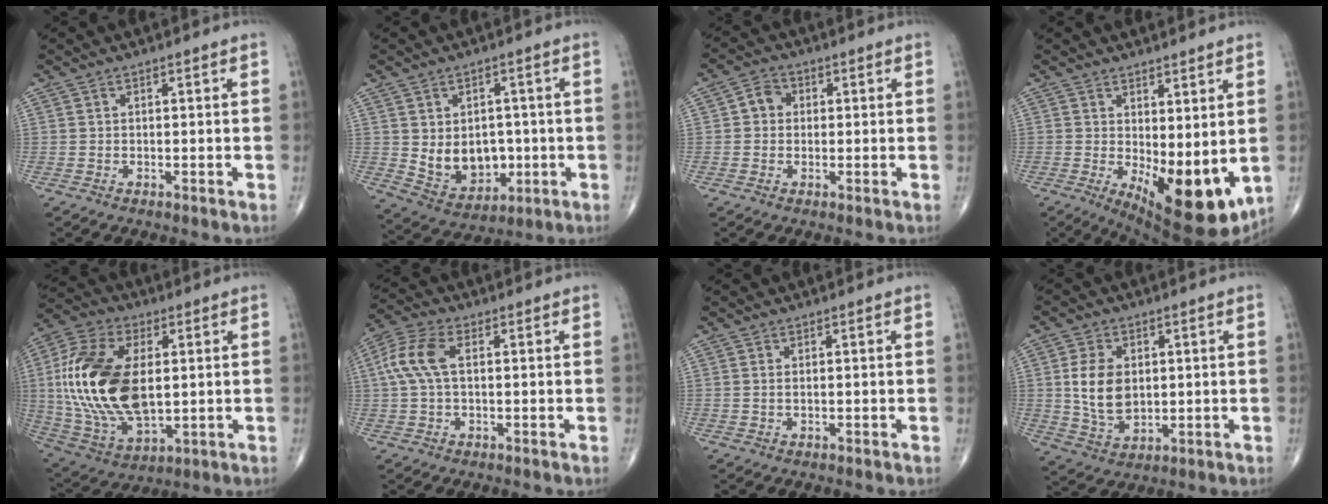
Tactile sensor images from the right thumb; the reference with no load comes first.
{"total": 10.4, "force": [-0.6, 7.9, 6.7], "torque": [-0.068, 0.000, 0.015]}
{"total": 3.8, "force": [0.3, 3.4, 1.7], "torque": [-0.014, 0.010, -0.002]}
{"total": 13.7, "force": [-0.9, 5.8, 12.4], "torque": [-0.172, -0.031, 0.006]}
{"total": 23.6, "force": [1.9, 13.1, 19.5], "torque": [-0.397, -0.012, 0.040]}
{"total": 8.1, "force": [1.3, 4.3, 6.7], "torque": [-0.165, 0.024, 0.021]}
{"total": 0.8, "force": [0.1, 0.4, 0.7], "torque": [-0.019, 0.003, 0.004]}
{"total": 10.2, "force": [1.1, 6.7, 7.6], "torque": [-0.135, -0.009, 0.028]}